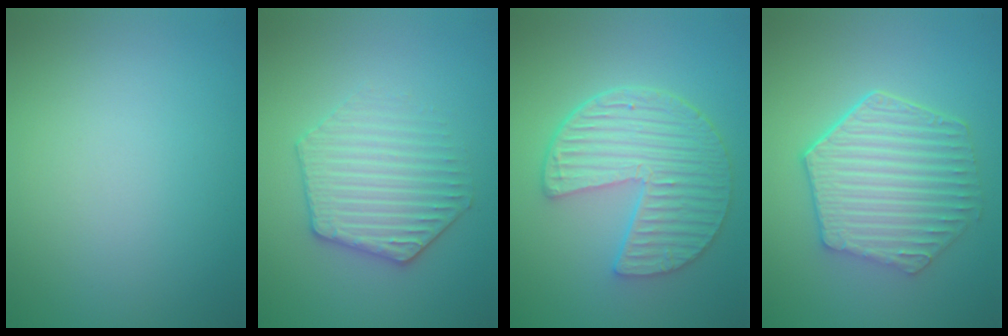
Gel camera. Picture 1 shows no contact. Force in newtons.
{"total": 3.8, "press": 3.7, "slide": 1.2}
{"total": 6.3, "press": 4.8, "slide": 4.1}
{"total": 6.0, "press": 4.7, "slide": 3.8}